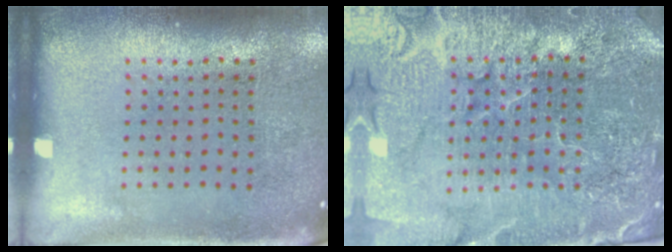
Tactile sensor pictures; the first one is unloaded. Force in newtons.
{"total": 5.1, "press": 4.8, "slide": 1.9}